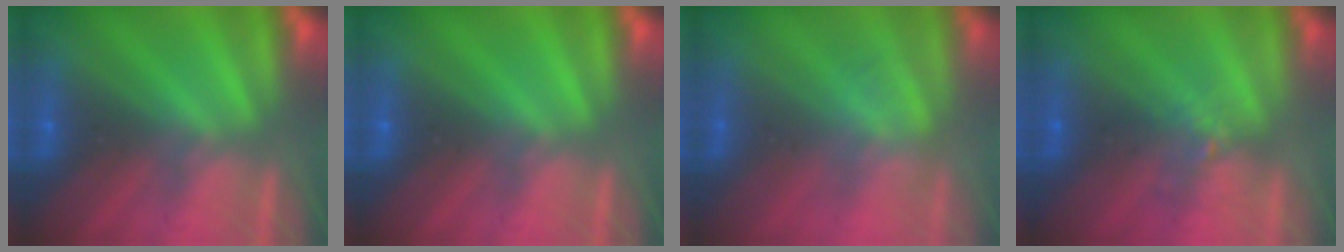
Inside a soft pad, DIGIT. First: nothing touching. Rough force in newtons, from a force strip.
{"total": 0.0}
{"total": 2.4}
{"total": 2.1}